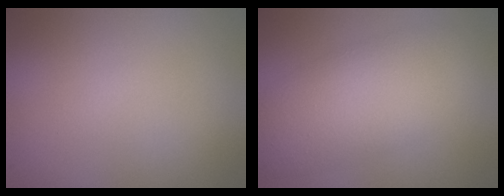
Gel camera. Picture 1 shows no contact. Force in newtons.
{"total": 7.6, "press": 7.6, "slide": 0.3}